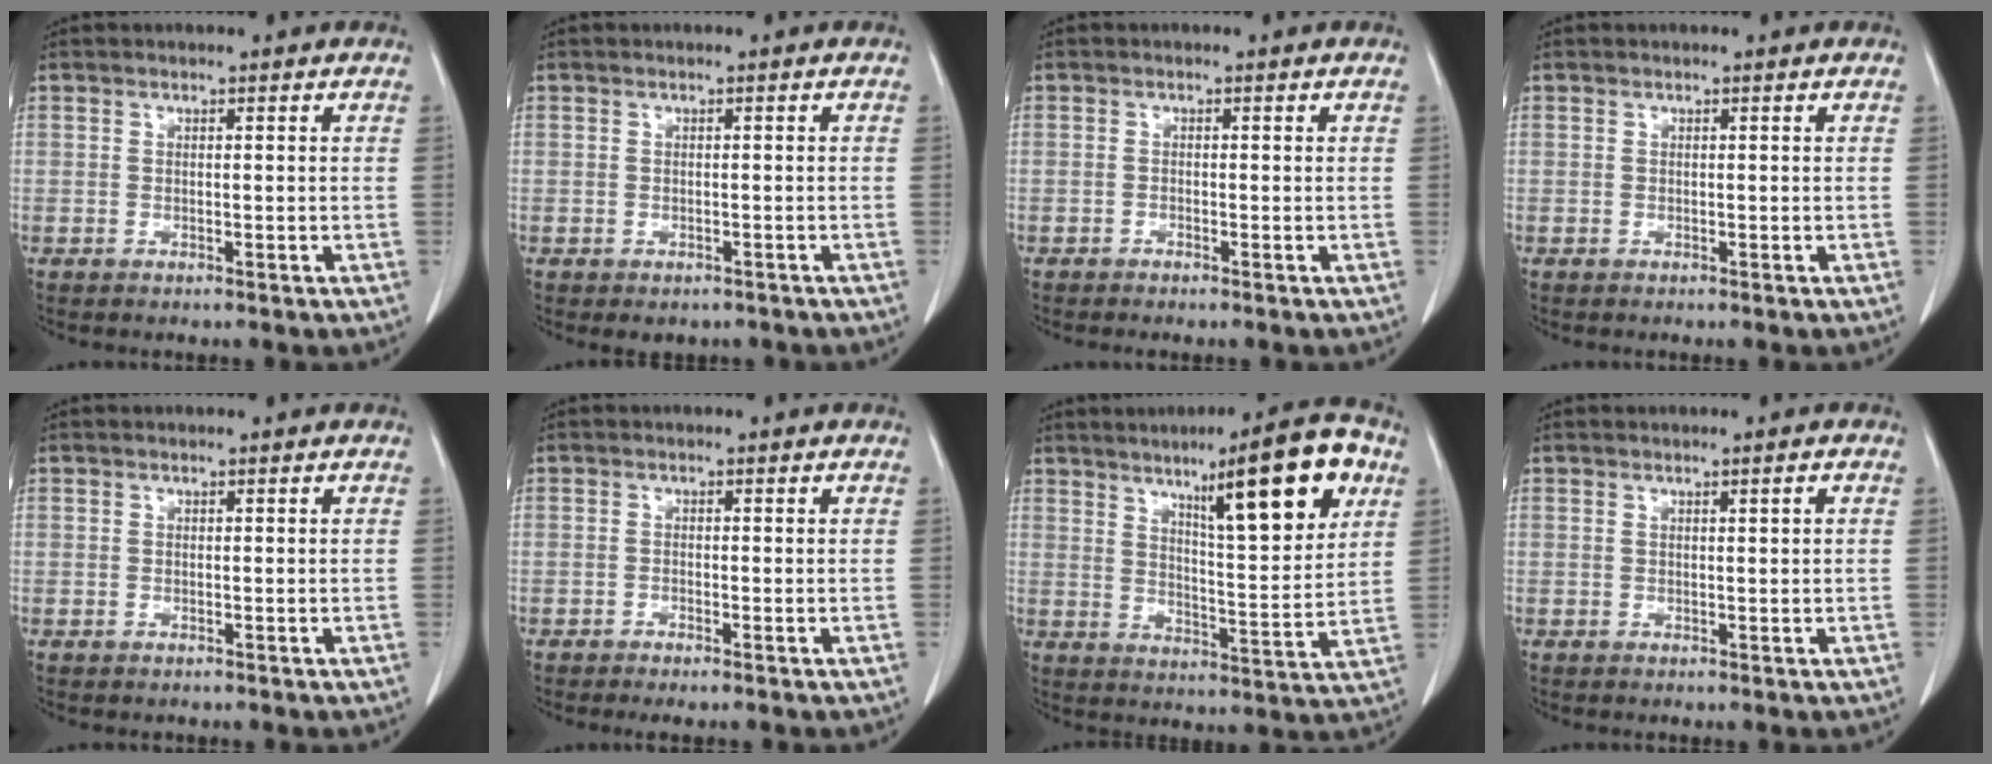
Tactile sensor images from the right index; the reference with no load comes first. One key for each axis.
{"total": 2.4, "fx": -1.8, "fy": 1.5, "fz": 0.6, "tx": -0.004, "ty": 0.001, "tz": -0.019}
{"total": 0.6, "fx": -0.5, "fy": 0.0, "fz": 0.3, "tx": -0.007, "ty": 0.000, "tz": -0.010}
{"total": 0.0}
{"total": 0.0}
{"total": 1.5, "fx": -1.2, "fy": 0.2, "fz": 1.0, "tx": -0.013, "ty": -0.003, "tz": -0.017}
{"total": 16.0, "fx": 8.2, "fy": 1.7, "fz": 13.6, "tx": -0.194, "ty": 0.003, "tz": 0.120}
{"total": 1.0, "fx": 0.4, "fy": 0.0, "fz": 0.9, "tx": -0.016, "ty": 0.001, "tz": 0.007}